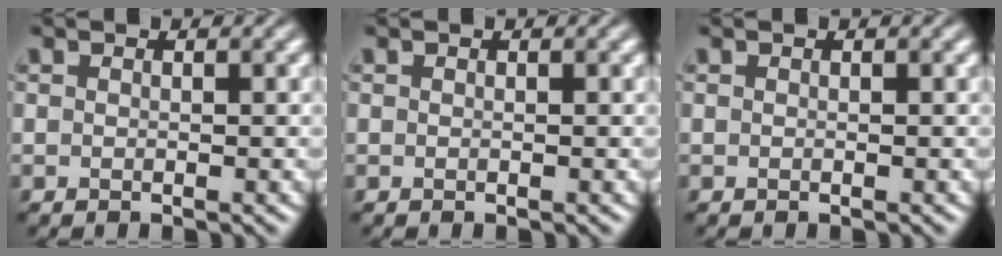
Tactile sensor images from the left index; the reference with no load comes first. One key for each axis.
{"total": 0.0}
{"total": 0.0}